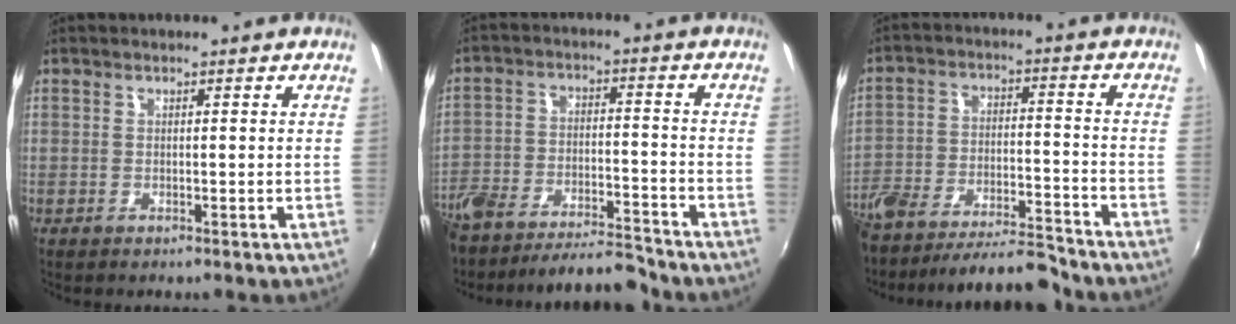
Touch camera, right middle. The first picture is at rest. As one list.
[{"total": 14.1, "force": [-12.7, 3.3, 5.3], "torque": [-0.128, -0.005, -0.204]}, {"total": 16.2, "force": [-14.1, 3.9, 7.0], "torque": [-0.154, -0.018, -0.218]}]